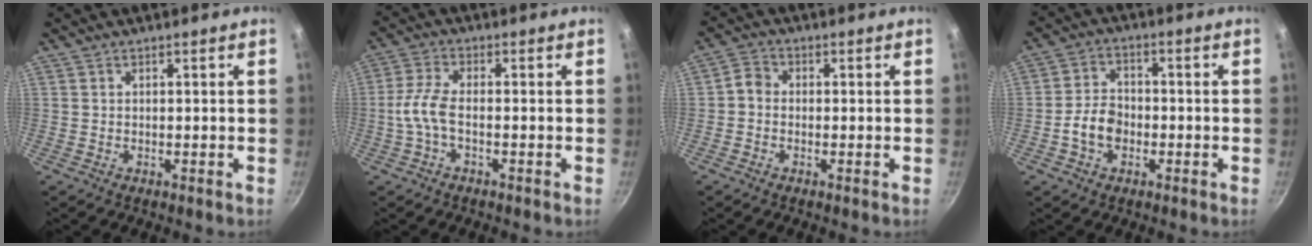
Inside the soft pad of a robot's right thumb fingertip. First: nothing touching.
{"total": 5.3, "force": [-1.6, 2.1, 4.7], "torque": [-0.112, 0.017, -0.043]}
{"total": 2.6, "force": [-0.8, 2.1, 1.3], "torque": [-0.026, 0.013, -0.027]}
{"total": 6.4, "force": [-2.0, 4.6, 3.9], "torque": [-0.056, 0.024, -0.043]}